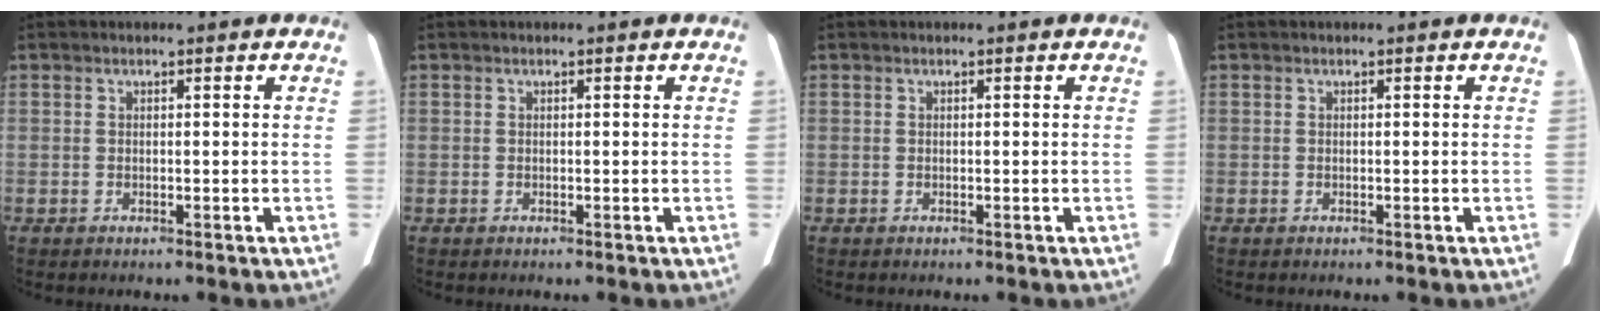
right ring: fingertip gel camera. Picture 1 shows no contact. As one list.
[{"total": 0.0}, {"total": 0.0}, {"total": 0.0}]